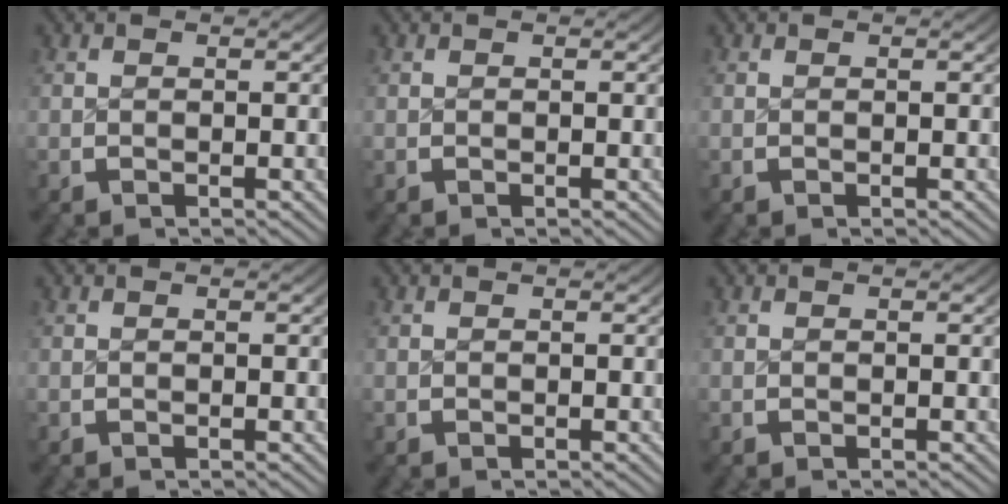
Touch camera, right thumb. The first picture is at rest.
{"total": 0.0}
{"total": 0.0}
{"total": 0.0}
{"total": 0.0}
{"total": 0.0}